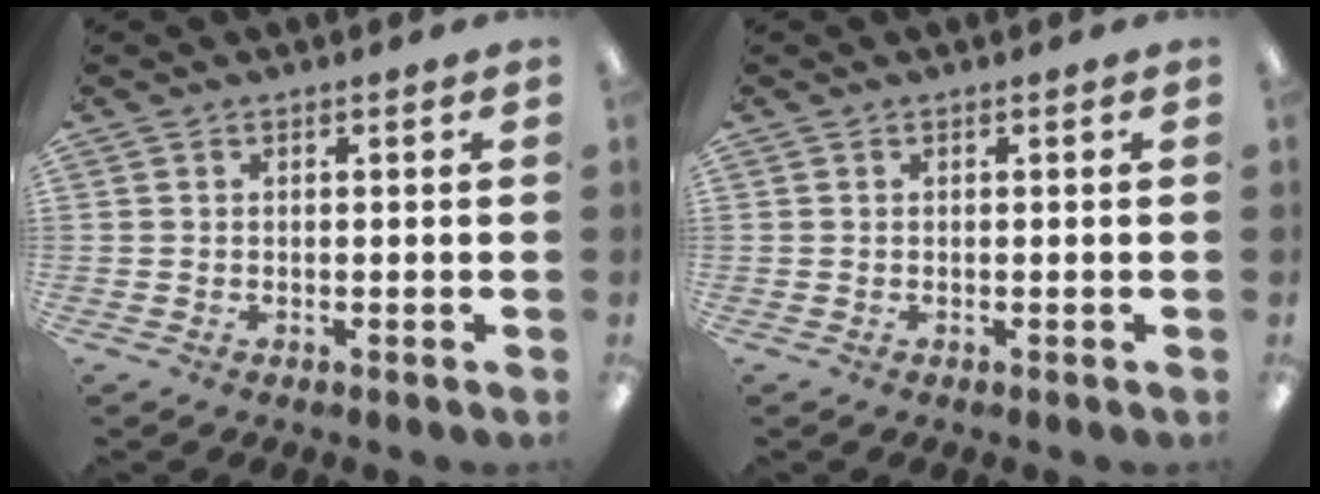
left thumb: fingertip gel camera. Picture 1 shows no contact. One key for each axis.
{"total": 0.0}